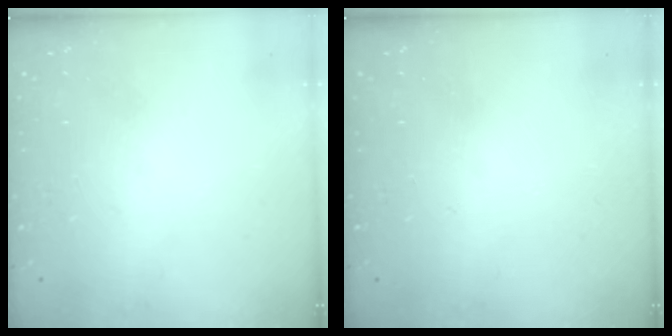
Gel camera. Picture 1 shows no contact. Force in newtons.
{"total": 0.0}